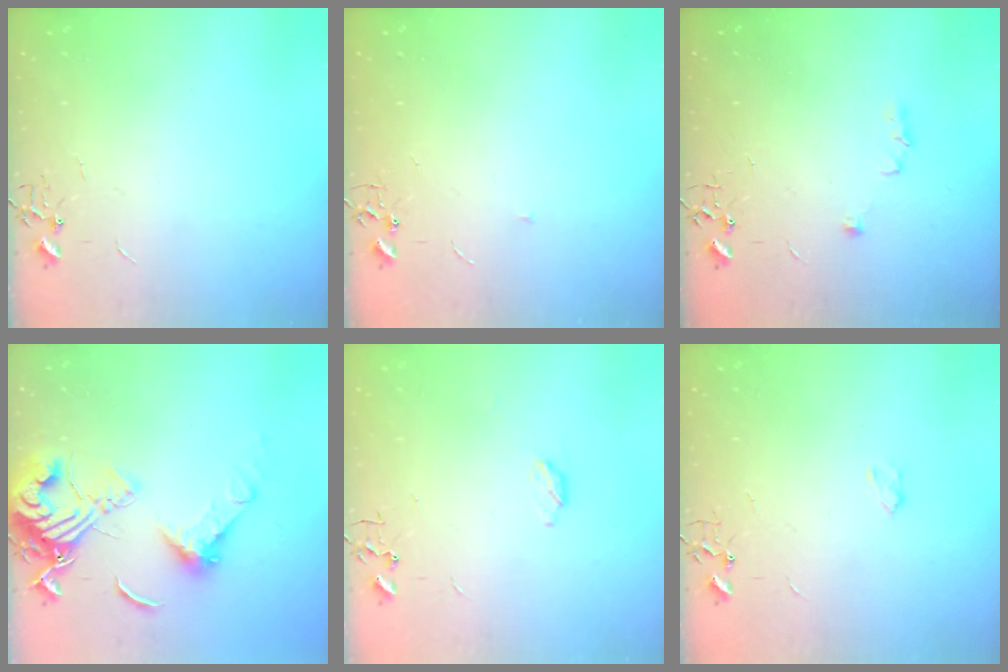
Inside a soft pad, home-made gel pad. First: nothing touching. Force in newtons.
{"total": 3.2, "press": 3.1, "slide": 0.8}
{"total": 5.2, "press": 5.1, "slide": 1.0}
{"total": 17.3, "press": 17.2, "slide": 1.5}
{"total": 3.4, "press": 3.4, "slide": 0.5}
{"total": 2.5, "press": 2.4, "slide": 0.4}